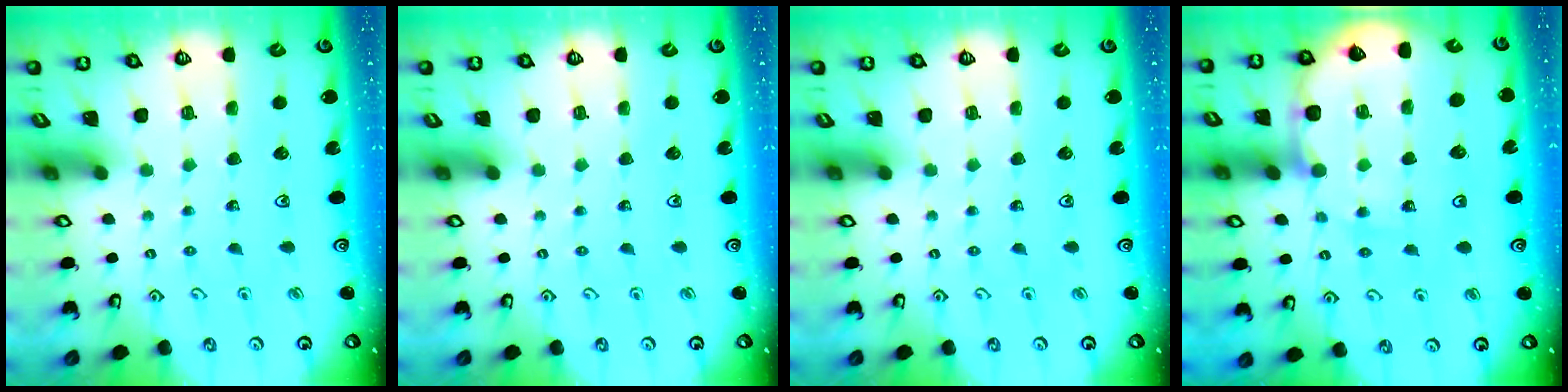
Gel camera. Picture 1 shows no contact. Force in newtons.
{"total": 0.0}
{"total": 0.0}
{"total": 13.5, "press": 13.4, "slide": 1.6}